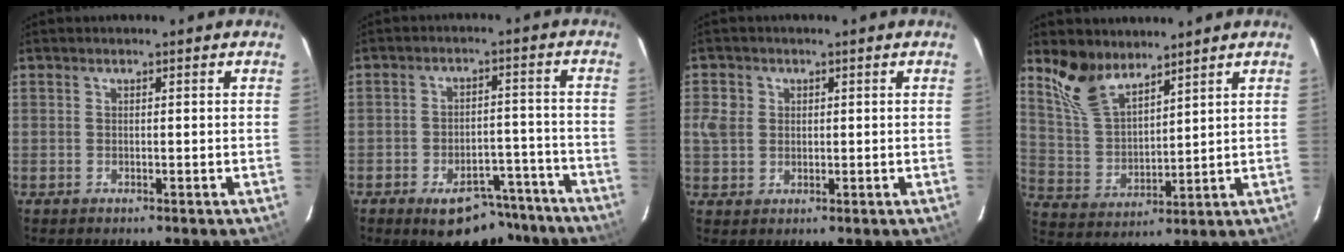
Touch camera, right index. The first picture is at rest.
{"total": 13.2, "force": [-10.2, 6.1, 5.8], "torque": [-0.093, 0.023, -0.118]}
{"total": 4.5, "force": [0.7, 4.0, 2.0], "torque": [-0.039, 0.007, 0.016]}
{"total": 9.9, "force": [7.7, 4.1, 4.7], "torque": [-0.099, 0.009, 0.163]}